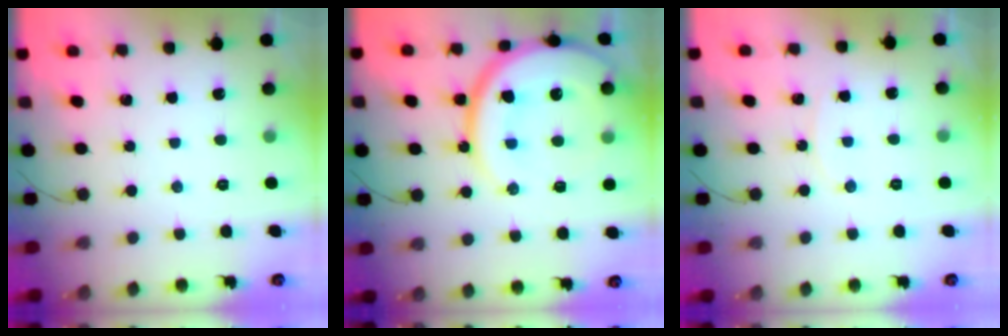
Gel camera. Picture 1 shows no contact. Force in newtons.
{"total": 21.4, "press": 21.3, "slide": 2.1}
{"total": 4.8, "press": 4.8, "slide": 0.6}